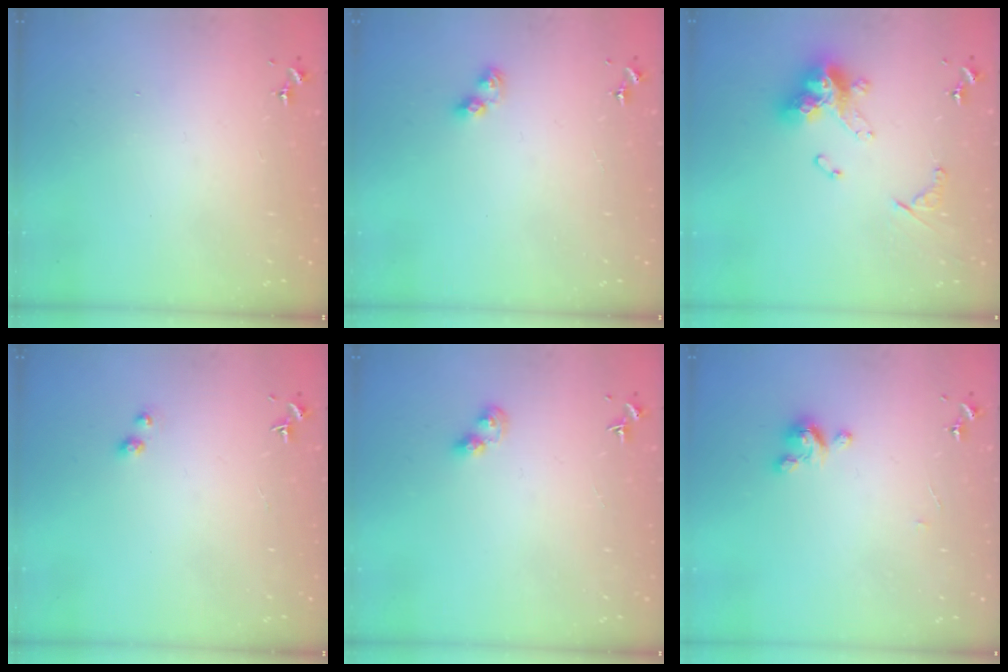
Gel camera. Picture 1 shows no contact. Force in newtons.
{"total": 5.8, "press": 5.8, "slide": 0.5}
{"total": 16.0, "press": 16.0, "slide": 1.4}
{"total": 3.1, "press": 3.0, "slide": 0.4}
{"total": 5.0, "press": 4.9, "slide": 0.4}
{"total": 5.1, "press": 5.0, "slide": 0.3}